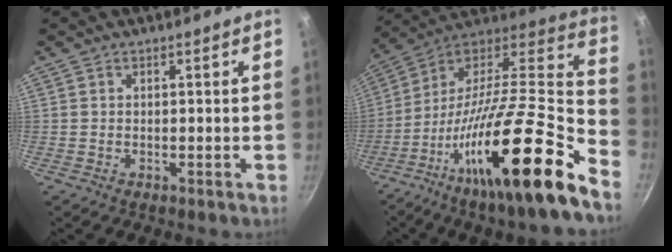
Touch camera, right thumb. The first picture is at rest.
{"total": 31.8, "force": [-16.1, 5.9, 26.9], "torque": [-0.358, 0.055, -0.286]}